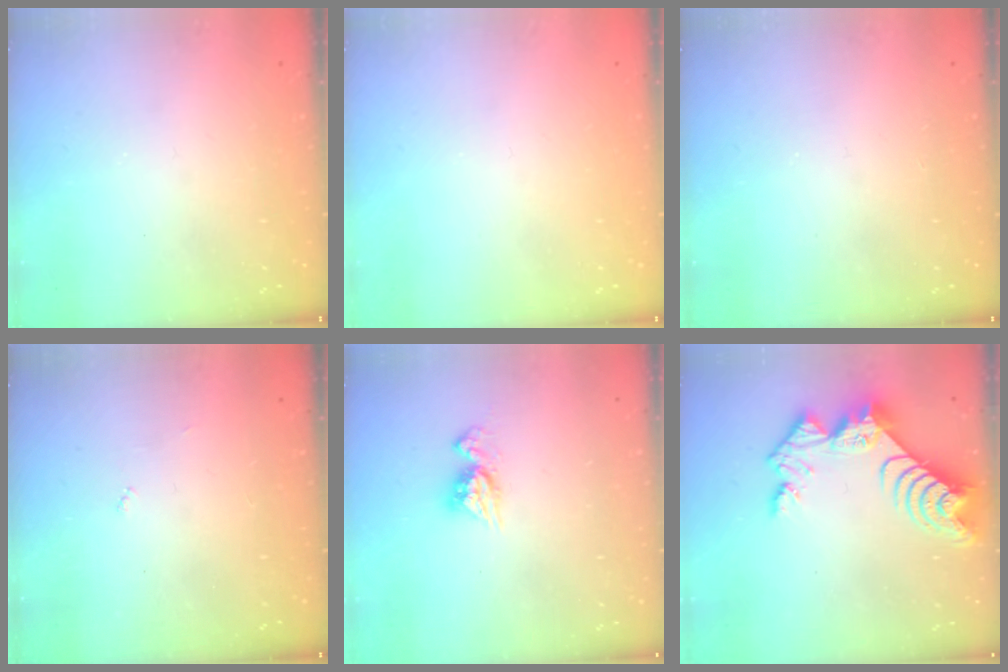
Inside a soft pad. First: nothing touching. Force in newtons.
{"total": 0.0}
{"total": 1.7, "press": 1.7, "slide": 0.2}
{"total": 3.0, "press": 3.0, "slide": 0.2}
{"total": 7.5, "press": 7.4, "slide": 0.8}
{"total": 12.5, "press": 12.5, "slide": 1.2}